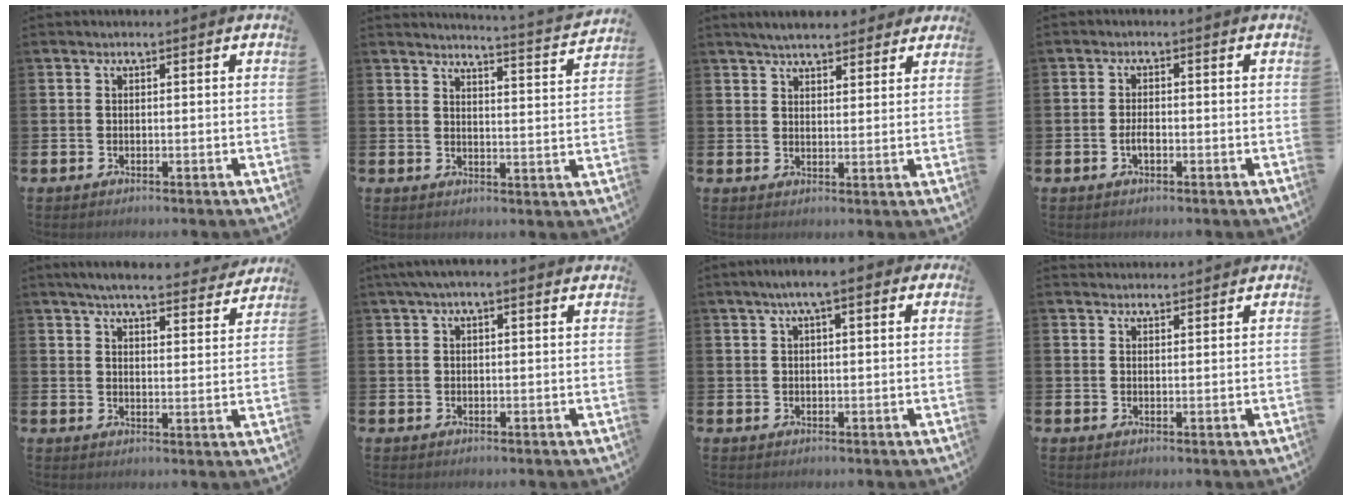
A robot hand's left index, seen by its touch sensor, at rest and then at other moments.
{"total": 3.7, "force": [3.6, -0.6, 0.4], "torque": [-0.007, -0.039, 0.057]}
{"total": 5.0, "force": [4.7, 1.2, 1.2], "torque": [-0.031, -0.014, 0.087]}
{"total": 1.8, "force": [-0.5, 0.8, 1.5], "torque": [-0.025, -0.001, -0.010]}
{"total": 5.6, "force": [5.4, 0.5, 1.5], "torque": [-0.034, -0.034, 0.092]}
{"total": 2.4, "force": [1.8, 0.3, 1.6], "torque": [-0.029, 0.004, 0.031]}
{"total": 4.2, "force": [2.2, 1.0, 3.4], "torque": [-0.057, 0.006, 0.034]}
{"total": 2.3, "force": [2.3, 0.3, 0.0], "torque": [0.008, -0.014, 0.039]}